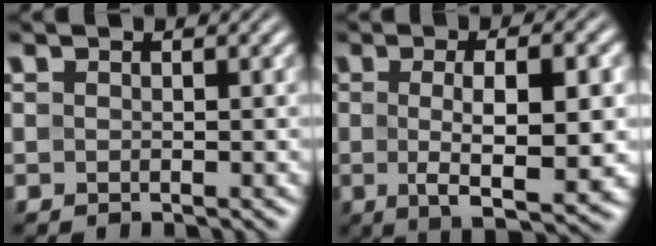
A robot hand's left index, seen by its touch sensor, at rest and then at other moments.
{"total": 8.5, "force": [-0.5, 2.4, 8.2], "torque": [-0.124, -0.005, -0.008]}